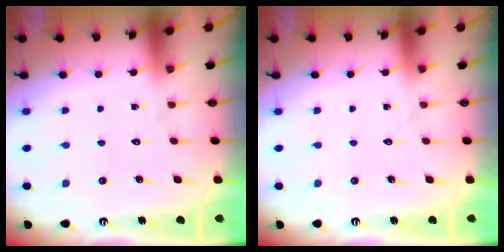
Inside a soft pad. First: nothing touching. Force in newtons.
{"total": 0.0}